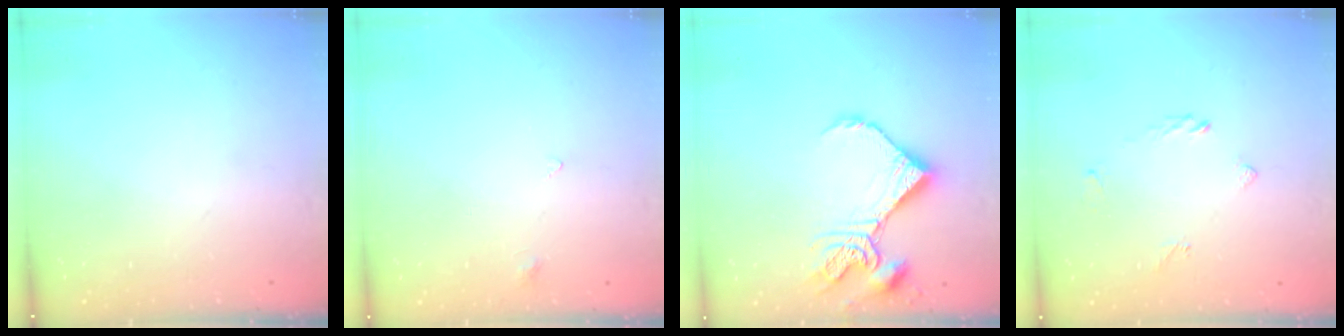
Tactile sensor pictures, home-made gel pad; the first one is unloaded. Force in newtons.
{"total": 2.5, "press": 2.4, "slide": 0.5}
{"total": 13.3, "press": 13.2, "slide": 1.4}
{"total": 2.8, "press": 2.7, "slide": 0.6}